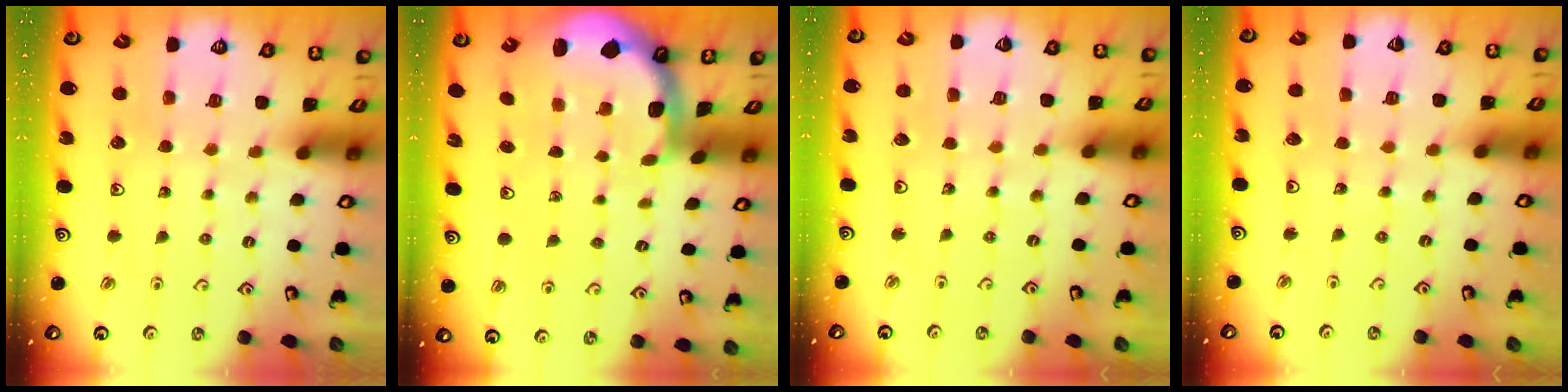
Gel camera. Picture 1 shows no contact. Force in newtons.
{"total": 1.5, "press": 1.5, "slide": 0.3}
{"total": 2.6, "press": 2.6, "slide": 0.2}
{"total": 3.5, "press": 3.5, "slide": 0.1}